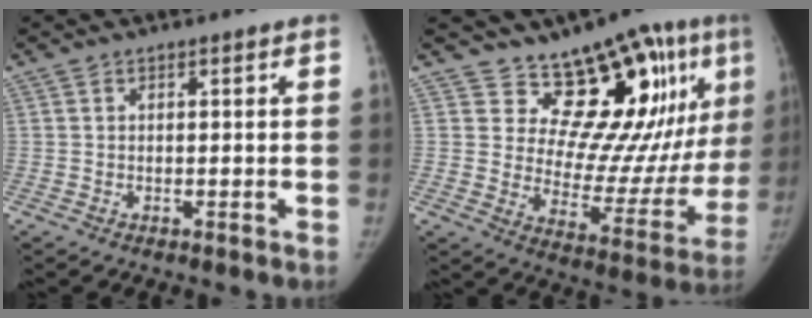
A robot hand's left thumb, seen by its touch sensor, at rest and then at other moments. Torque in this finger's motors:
{"motor_torque": [0.26, 0.38, 0.06, 0.01, 0.00]}